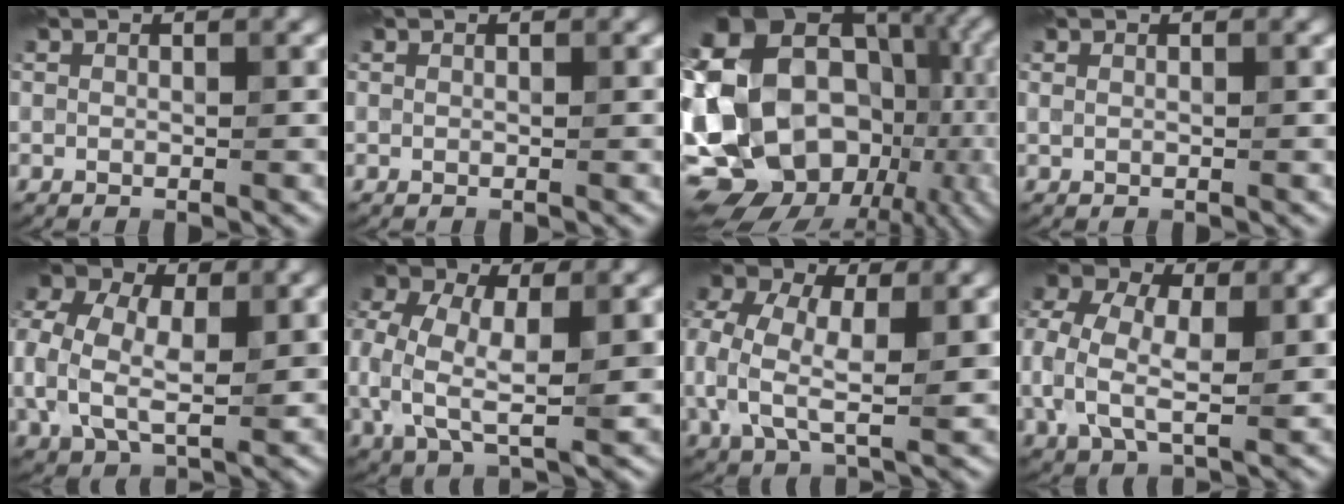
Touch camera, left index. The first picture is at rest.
{"total": 0.0}
{"total": 23.5, "force": [-2.6, 19.6, 12.8], "torque": [-0.232, 0.018, -0.071]}
{"total": 0.0}
{"total": 9.3, "force": [0.6, 6.6, 6.6], "torque": [-0.168, 0.005, 0.018]}
{"total": 8.9, "force": [-0.4, 5.4, 7.1], "torque": [-0.159, 0.003, -0.008]}
{"total": 9.0, "force": [0.1, 5.7, 6.9], "torque": [-0.175, 0.008, -0.002]}
{"total": 8.3, "force": [0.4, 5.6, 6.1], "torque": [-0.155, 0.009, 0.001]}